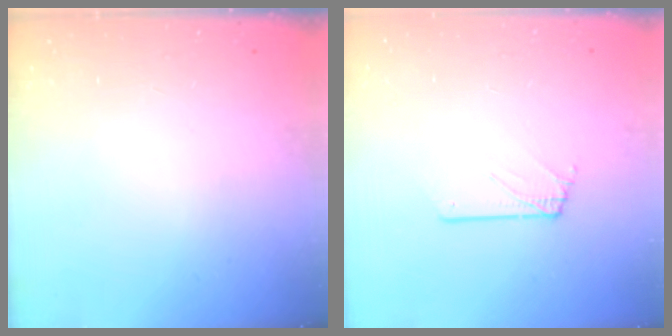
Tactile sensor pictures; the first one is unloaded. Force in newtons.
{"total": 1.4, "press": 1.4, "slide": 0.2}